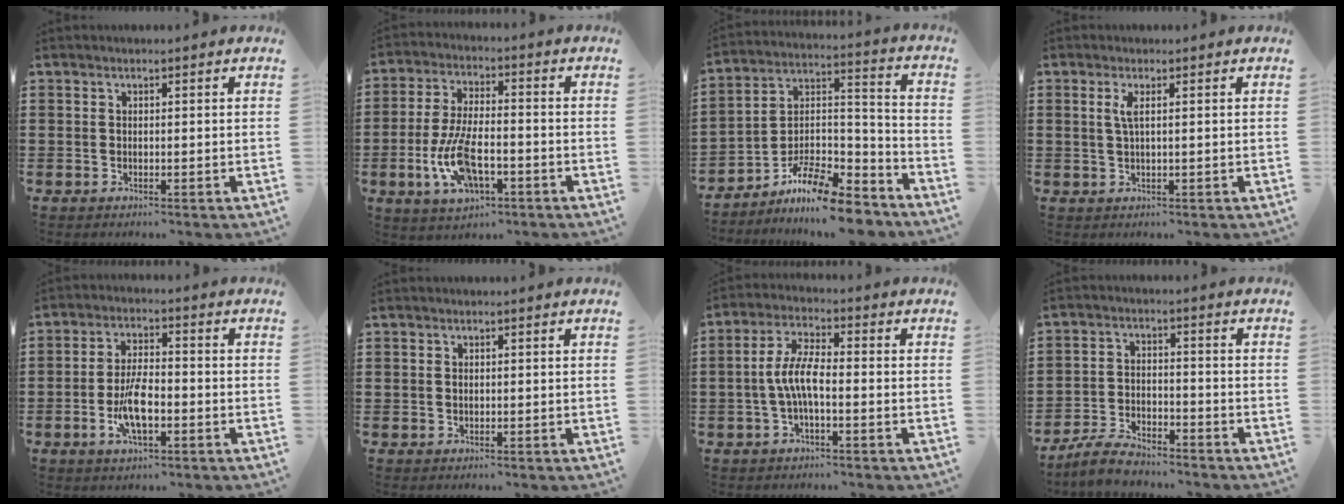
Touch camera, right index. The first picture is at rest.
{"total": 10.0, "force": [-3.4, 4.3, 8.3], "torque": [-0.189, -0.008, -0.064]}
{"total": 11.4, "force": [-10.0, 2.2, 5.1], "torque": [-0.081, 0.035, -0.194]}
{"total": 1.9, "force": [0.5, 0.1, 1.8], "torque": [-0.038, -0.001, 0.007]}
{"total": 7.5, "force": [-2.3, 2.9, 6.5], "torque": [-0.141, -0.004, -0.047]}
{"total": 0.7, "force": [0.2, 0.6, 0.3], "torque": [-0.009, 0.003, 0.003]}
{"total": 6.1, "force": [-1.2, 2.0, 5.7], "torque": [-0.128, -0.001, -0.029]}
{"total": 5.4, "force": [-5.0, 1.2, 1.6], "torque": [-0.039, 0.006, -0.100]}